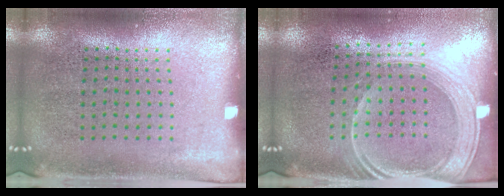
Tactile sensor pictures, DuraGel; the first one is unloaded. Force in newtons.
{"total": 1.8, "press": 1.6, "slide": 1.0}